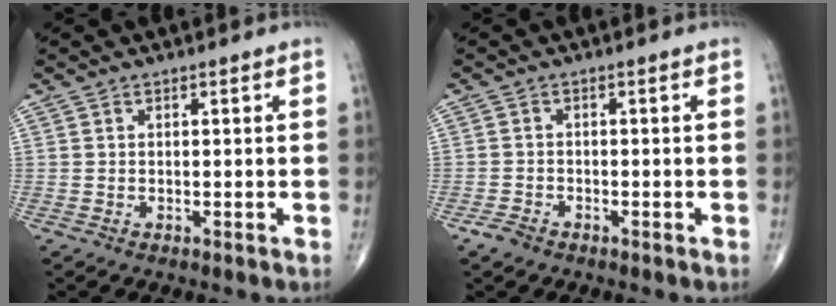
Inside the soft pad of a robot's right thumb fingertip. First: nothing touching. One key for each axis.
{"total": 2.1, "fx": -1.5, "fy": 1.2, "fz": 0.9, "tx": -0.020, "ty": 0.005, "tz": -0.025}